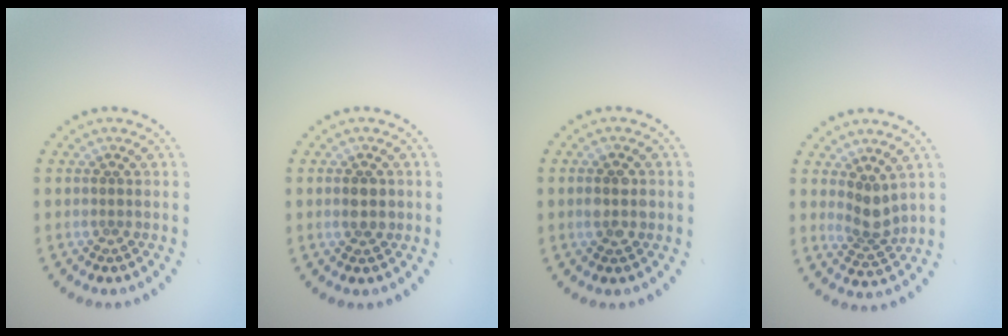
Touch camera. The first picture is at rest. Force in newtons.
{"total": 1.4, "press": 1.4, "slide": 0.1}
{"total": 2.1, "press": 2.1, "slide": 0.4}
{"total": 2.5, "press": 1.9, "slide": 1.6}